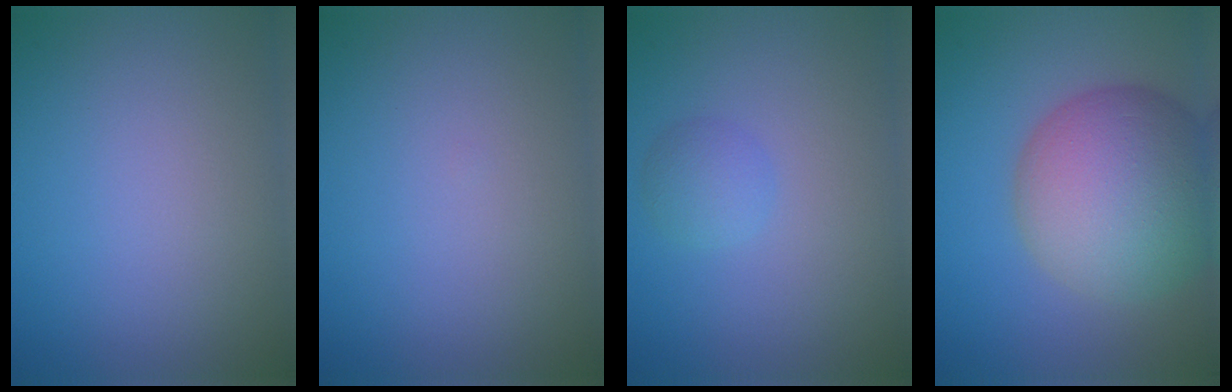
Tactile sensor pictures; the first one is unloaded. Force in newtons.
{"total": 0.0}
{"total": 1.9, "press": 1.9, "slide": 0.1}
{"total": 12.3, "press": 12.3, "slide": 1.0}